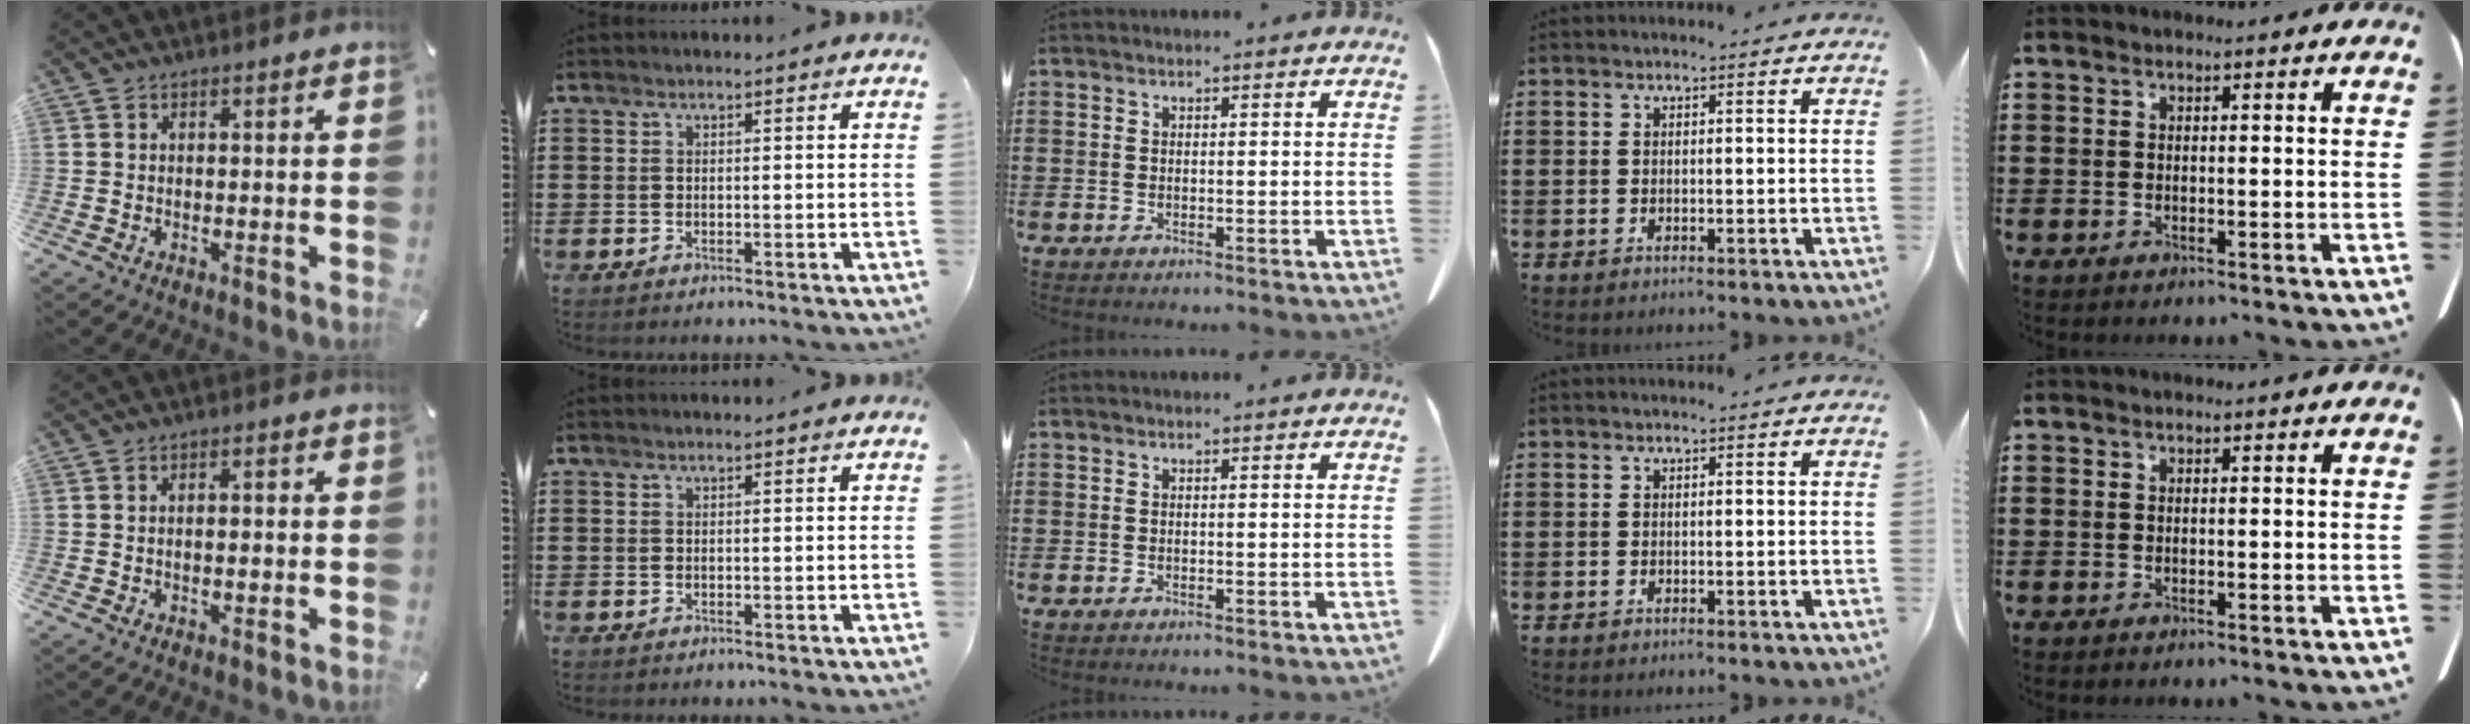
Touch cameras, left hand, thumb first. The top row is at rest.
{"thumb": {"total": 1.4, "force": [-0.4, 0.6, 1.2], "torque": [-0.024, 0.002, -0.008]}}